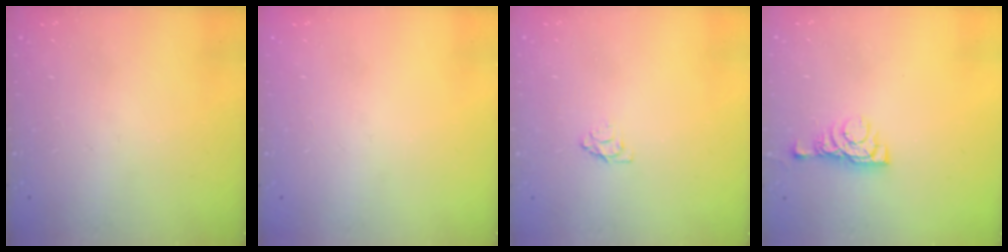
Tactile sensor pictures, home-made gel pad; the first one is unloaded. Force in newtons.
{"total": 0.0}
{"total": 3.7, "press": 3.7, "slide": 0.4}
{"total": 5.6, "press": 5.5, "slide": 0.8}